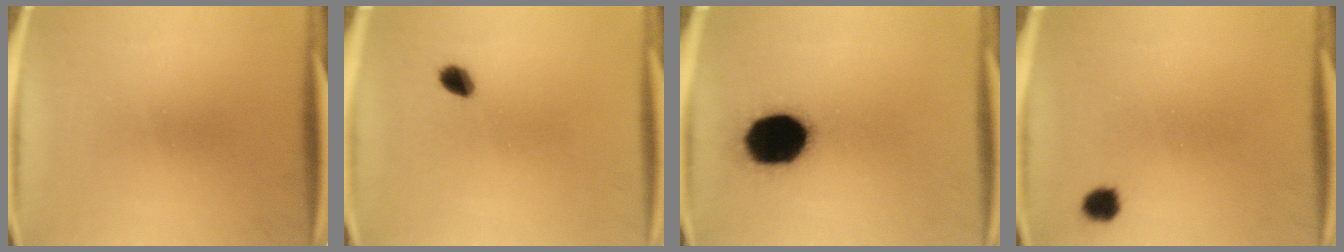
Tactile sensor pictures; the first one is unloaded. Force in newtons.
{"total": 2.9}
{"total": 19.0}
{"total": 2.8}